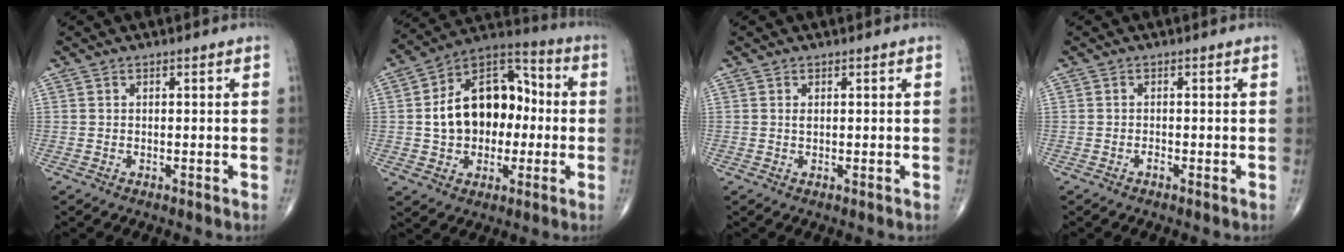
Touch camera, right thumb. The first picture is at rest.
{"total": 17.9, "force": [-0.1, 12.4, 12.9], "torque": [-0.169, 0.039, -0.006]}
{"total": 0.7, "force": [0.2, 0.3, 0.6], "torque": [-0.014, -0.002, 0.004]}
{"total": 0.7, "force": [-0.5, 0.2, 0.5], "torque": [-0.010, 0.001, -0.010]}